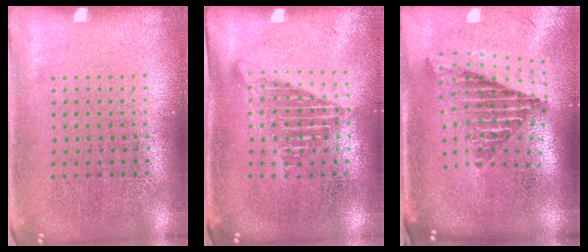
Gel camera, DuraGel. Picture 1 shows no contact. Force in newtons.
{"total": 1.5, "press": 1.3, "slide": 0.8}
{"total": 2.5, "press": 1.7, "slide": 1.8}